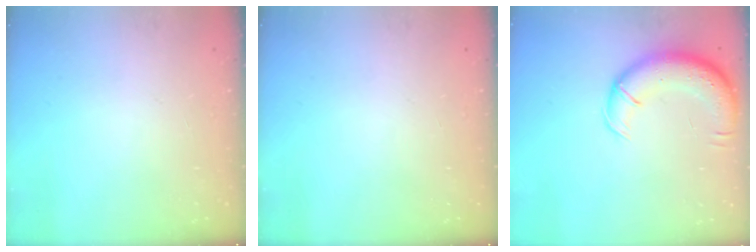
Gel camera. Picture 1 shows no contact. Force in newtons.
{"total": 0.0}
{"total": 13.4, "press": 12.9, "slide": 3.5}